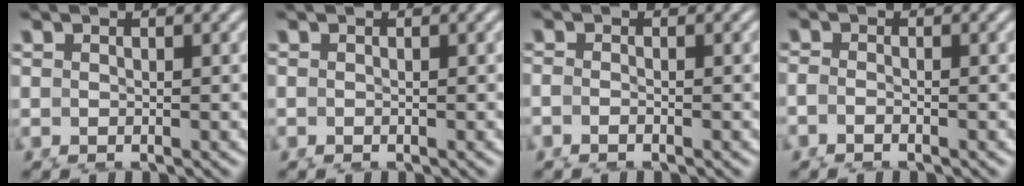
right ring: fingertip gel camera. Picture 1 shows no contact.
{"total": 0.0}
{"total": 1.1, "force": [-0.6, 0.6, 0.7], "torque": [-0.021, -0.006, -0.007]}
{"total": 1.7, "force": [-0.9, 1.1, 0.9], "torque": [-0.031, -0.010, -0.010]}